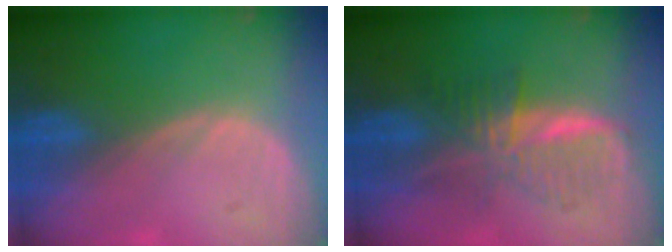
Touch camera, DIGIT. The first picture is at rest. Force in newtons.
{"total": 6.3, "press": 6.3, "slide": 0.1}